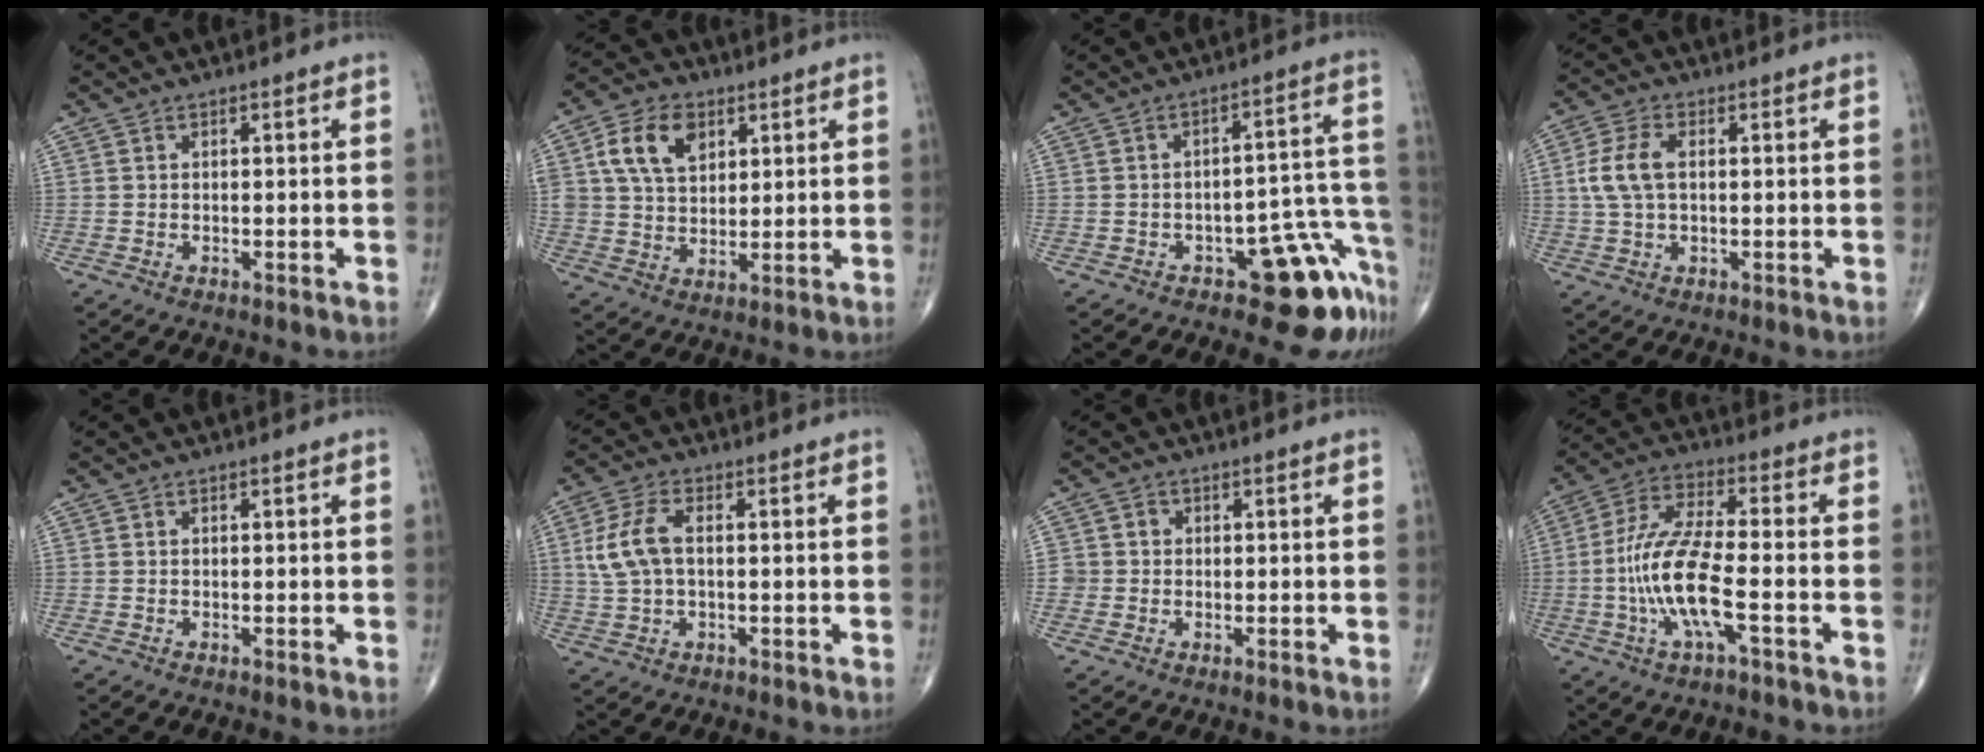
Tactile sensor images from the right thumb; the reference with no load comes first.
{"total": 10.7, "force": [4.1, 7.3, 6.7], "torque": [-0.103, -0.006, 0.076]}
{"total": 12.1, "force": [-7.7, 5.2, 7.8], "torque": [-0.037, 0.088, -0.100]}
{"total": 6.6, "force": [0.7, 3.7, 5.4], "torque": [-0.125, 0.011, 0.013]}
{"total": 0.0}
{"total": 7.4, "force": [0.7, 3.9, 6.2], "torque": [-0.143, 0.015, 0.014]}
{"total": 2.3, "force": [0.0, 2.3, 0.2], "torque": [0.015, 0.007, -0.003]}
{"total": 13.2, "force": [-3.3, 3.5, 12.3], "torque": [-0.267, 0.029, -0.066]}